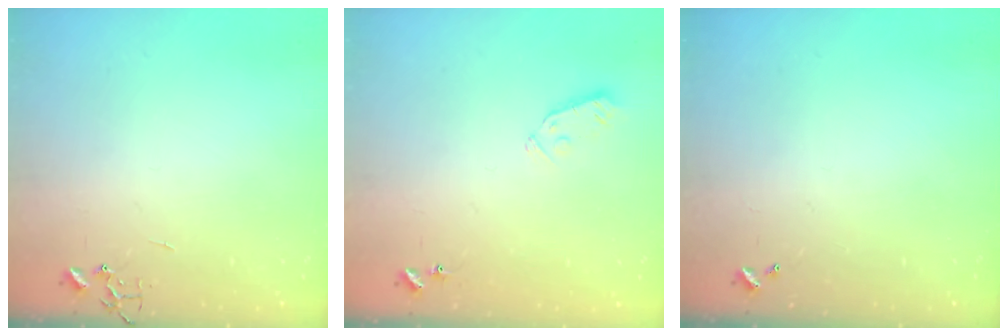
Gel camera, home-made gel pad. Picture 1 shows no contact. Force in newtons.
{"total": 3.6, "press": 3.4, "slide": 0.9}
{"total": 0.0}